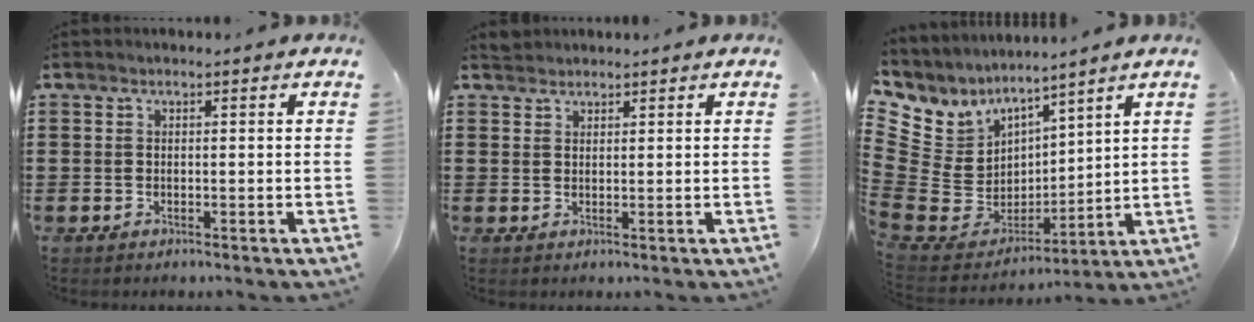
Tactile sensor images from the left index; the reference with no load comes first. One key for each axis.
{"total": 1.5, "fx": 1.4, "fy": 0.5, "fz": 0.0, "tx": -0.003, "ty": 0.003, "tz": 0.029}
{"total": 8.4, "fx": 4.7, "fy": 6.9, "fz": 0.7, "tx": -0.074, "ty": -0.048, "tz": 0.098}